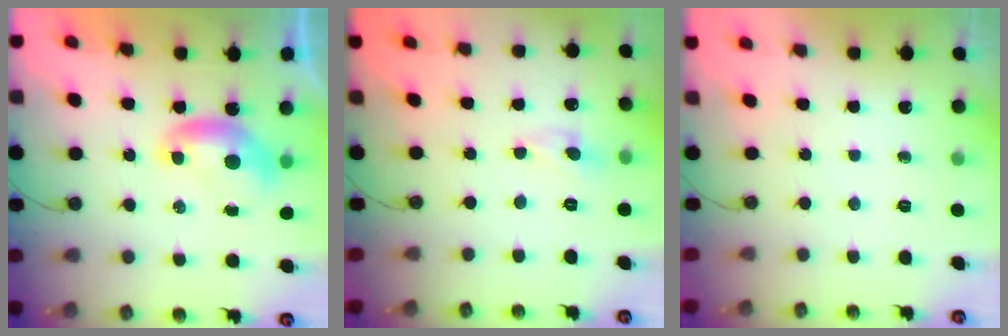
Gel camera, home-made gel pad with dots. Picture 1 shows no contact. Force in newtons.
{"total": 0.0}
{"total": 0.0}